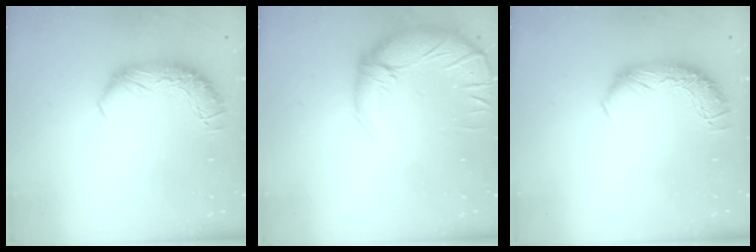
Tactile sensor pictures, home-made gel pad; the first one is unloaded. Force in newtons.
{"total": 3.1, "press": 0.4, "slide": 3.1}
{"total": 0.0}